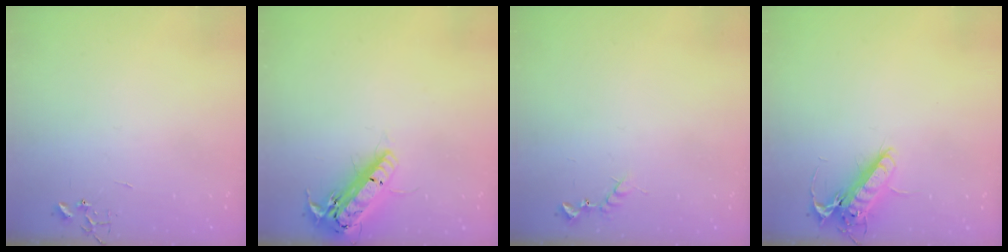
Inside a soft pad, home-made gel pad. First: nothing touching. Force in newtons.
{"total": 18.4, "press": 18.1, "slide": 3.2}
{"total": 6.0, "press": 6.0, "slide": 0.6}
{"total": 13.3, "press": 13.1, "slide": 2.4}